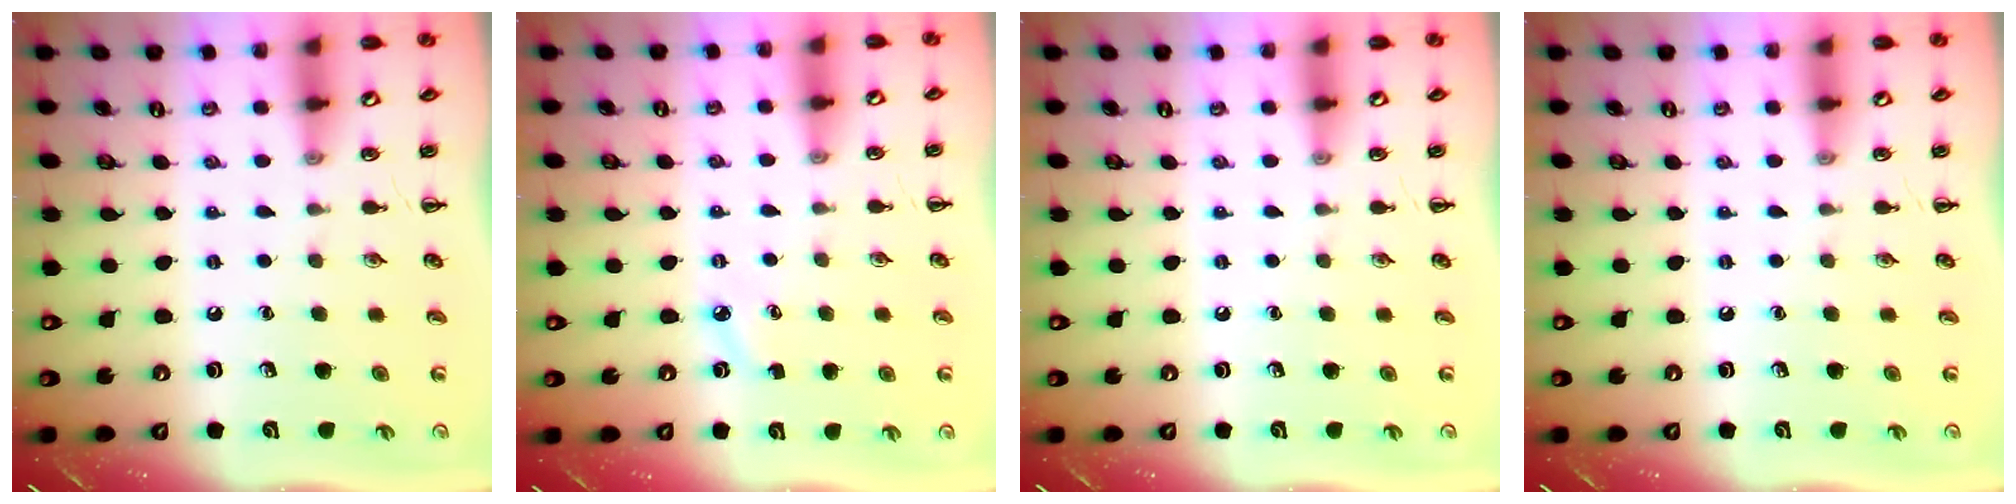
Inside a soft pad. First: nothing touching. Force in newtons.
{"total": 3.4, "press": 3.1, "slide": 1.2}
{"total": 0.0}
{"total": 0.0}